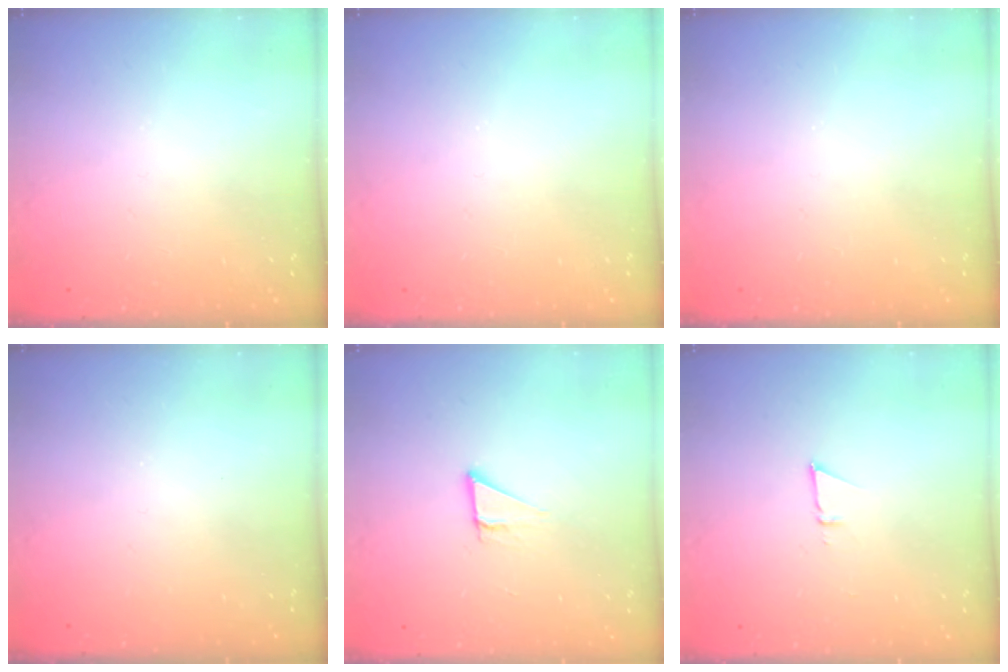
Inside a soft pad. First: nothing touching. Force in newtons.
{"total": 0.0}
{"total": 0.0}
{"total": 0.0}
{"total": 3.1, "press": 2.4, "slide": 1.9}
{"total": 3.0, "press": 2.9, "slide": 0.8}